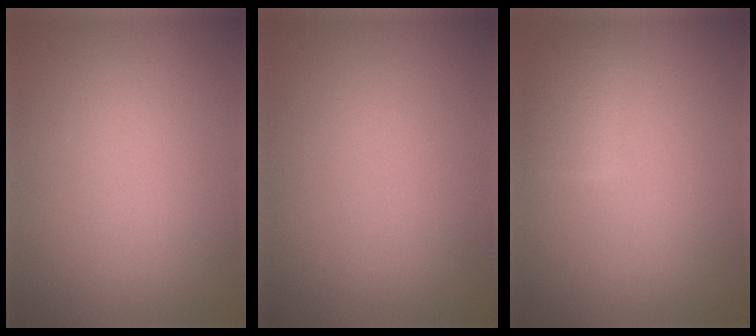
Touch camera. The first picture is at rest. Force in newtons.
{"total": 0.0}
{"total": 2.0, "press": 2.0, "slide": 0.1}